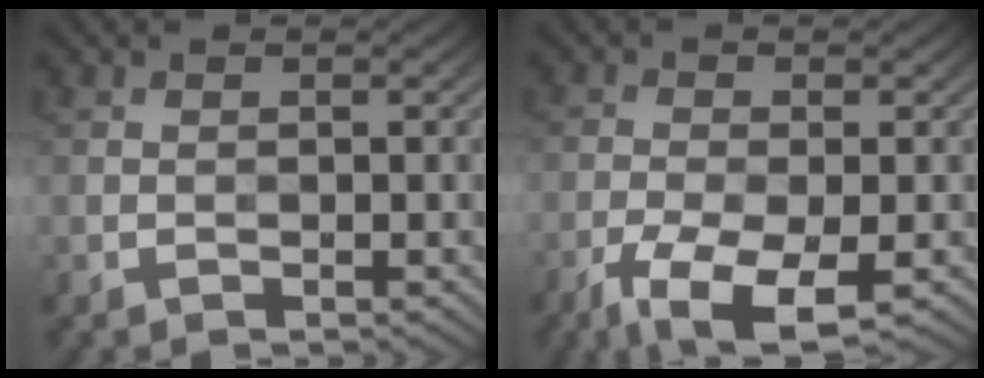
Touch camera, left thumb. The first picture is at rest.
{"total": 8.1, "force": [-4.7, 2.6, 6.1], "torque": [-0.121, -0.018, -0.085]}